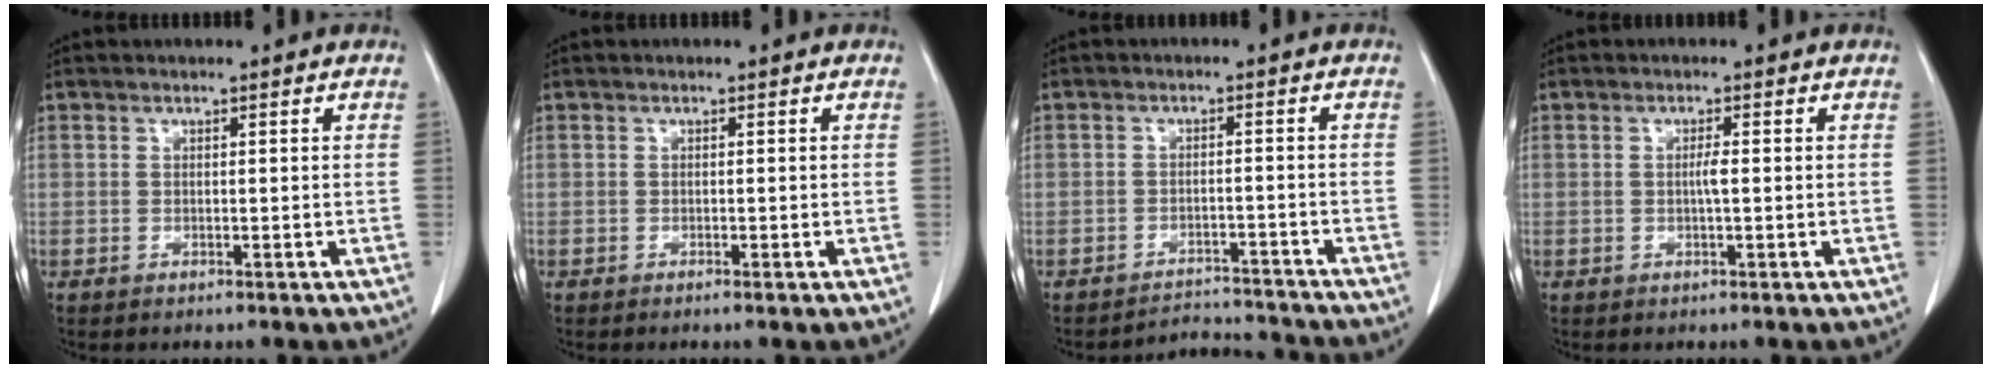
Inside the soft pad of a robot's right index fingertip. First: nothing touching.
{"total": 0.5, "force": [-0.4, 0.0, 0.4], "torque": [-0.010, 0.000, -0.004]}
{"total": 5.0, "force": [-4.8, 0.7, -1.3], "torque": [0.023, 0.020, -0.068]}
{"total": 1.5, "force": [-0.1, 0.0, 1.5], "torque": [-0.028, 0.000, -0.001]}